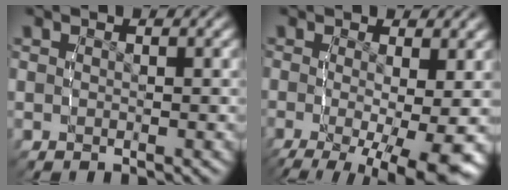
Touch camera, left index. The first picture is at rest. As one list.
[{"total": 10.6, "force": [-5.9, 4.0, 7.8], "torque": [-0.125, -0.061, -0.059]}]